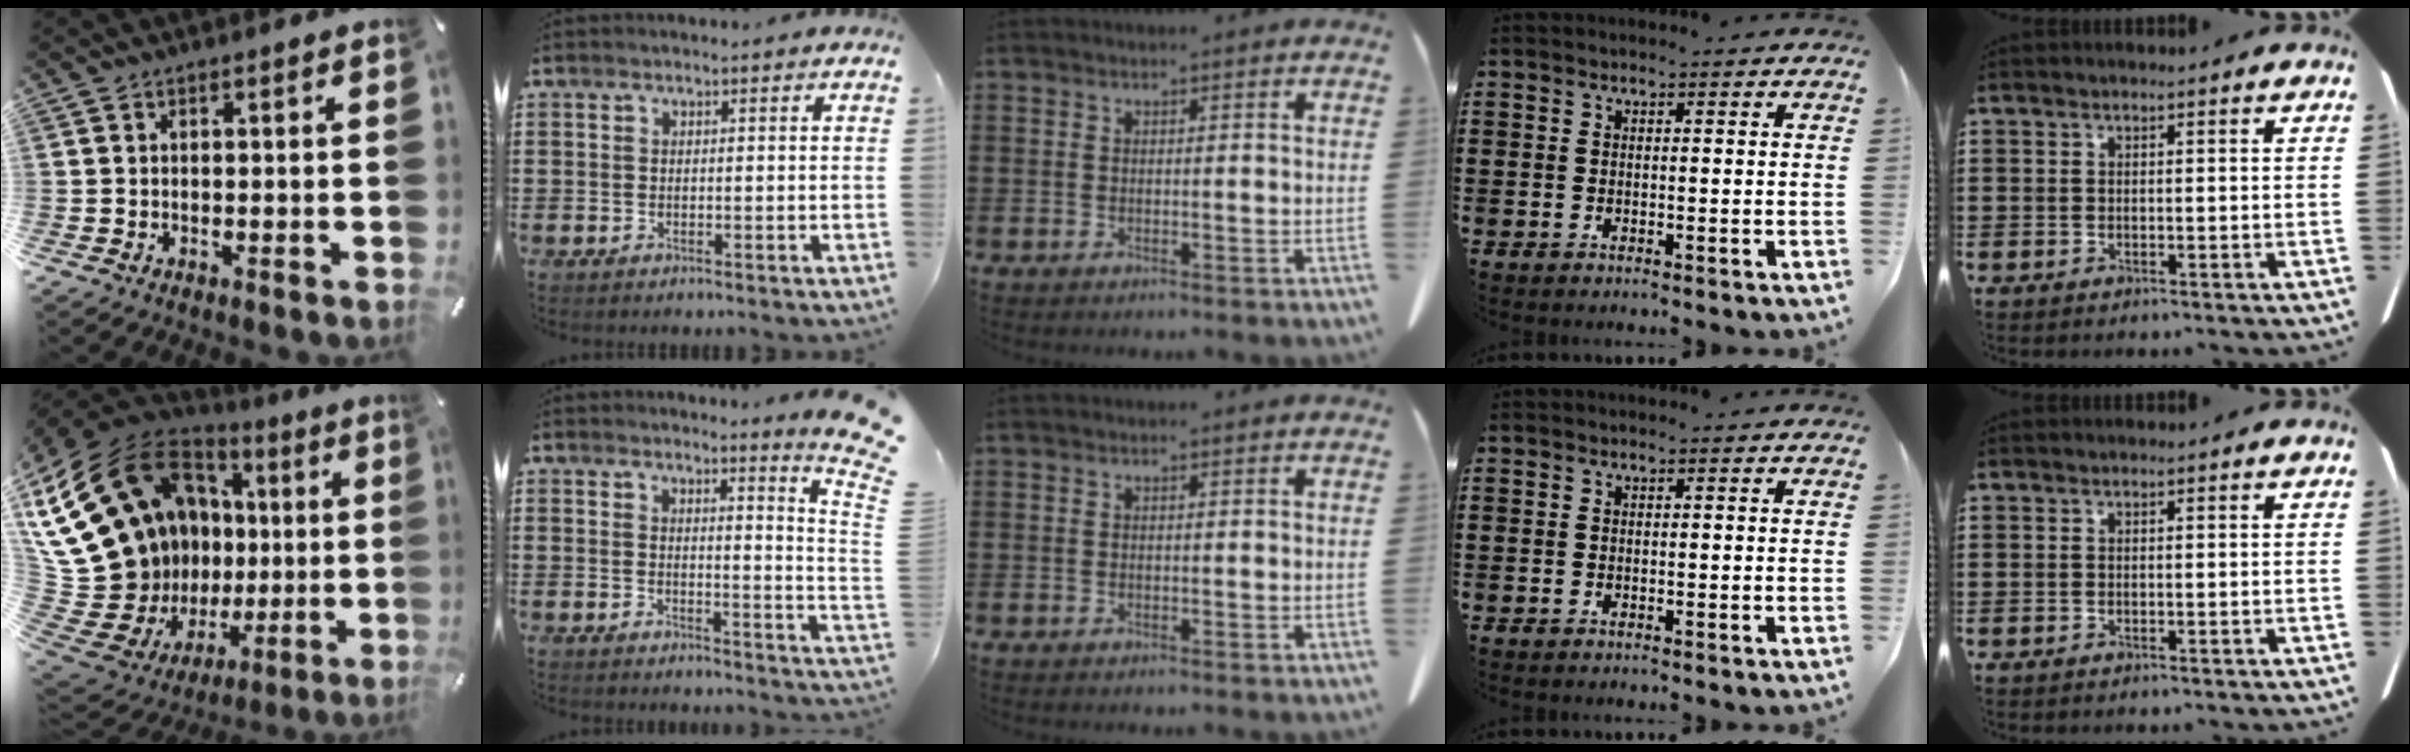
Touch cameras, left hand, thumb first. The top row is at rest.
{"thumb": {"total": 28.4, "force": [4.4, 21.6, 17.9], "torque": [-0.337, -0.079, 0.153]}, "index": {"total": 4.3, "force": [3.4, -1.2, 2.4], "torque": [-0.049, -0.039, 0.050]}}